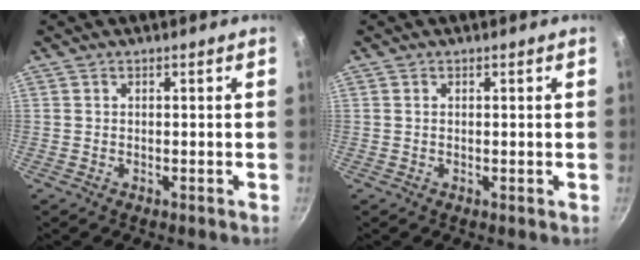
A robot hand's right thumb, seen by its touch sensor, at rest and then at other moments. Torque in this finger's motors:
{"motor_torque": [1.16, 0.96, 0.12, -0.27, -0.03]}